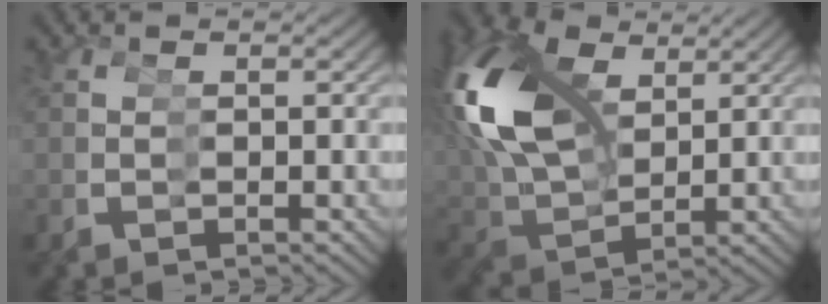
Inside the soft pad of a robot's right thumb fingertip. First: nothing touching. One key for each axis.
{"total": 12.3, "fx": 4.4, "fy": 8.0, "fz": 8.1, "tx": -0.187, "ty": 0.000, "tz": 0.070}